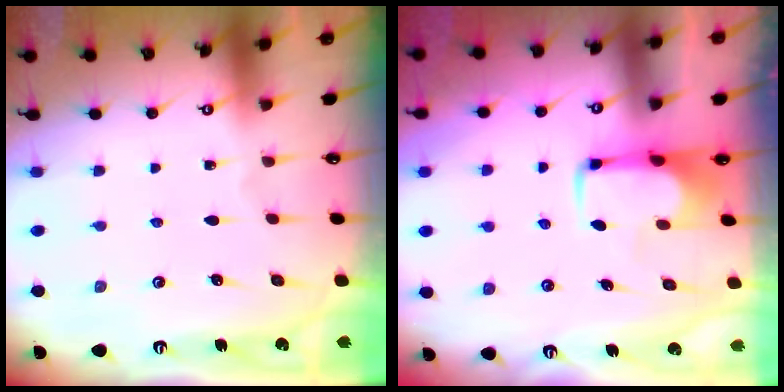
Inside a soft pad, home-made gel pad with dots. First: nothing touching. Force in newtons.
{"total": 1.9, "press": 1.9, "slide": 0.4}